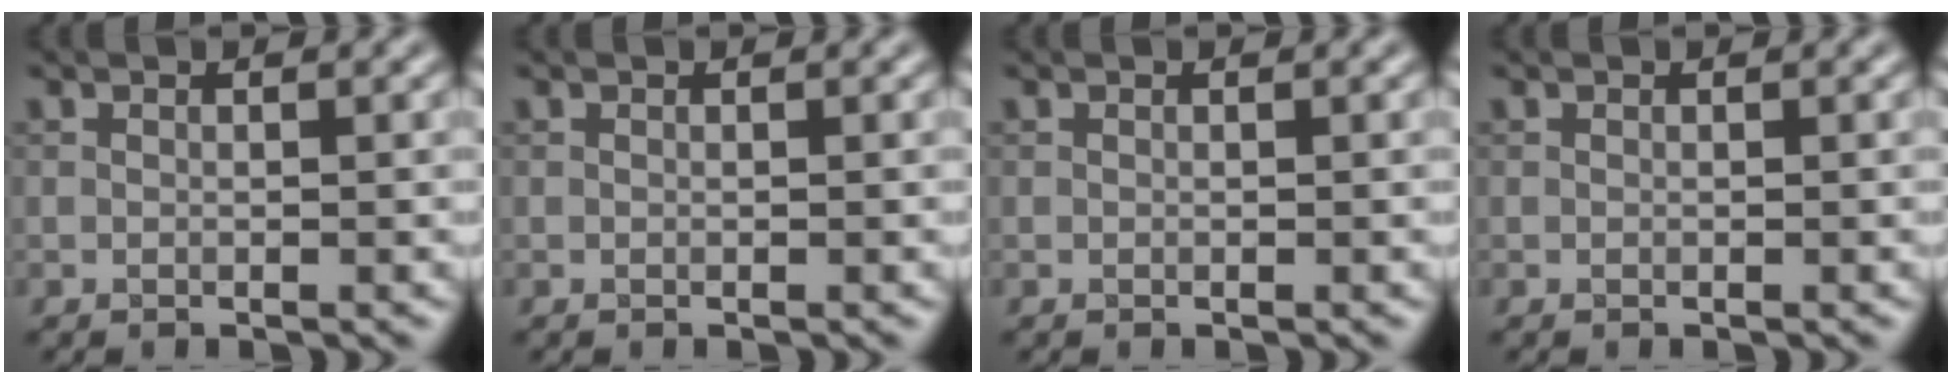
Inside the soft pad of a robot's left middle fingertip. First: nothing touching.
{"total": 0.0}
{"total": 0.0}
{"total": 0.0}